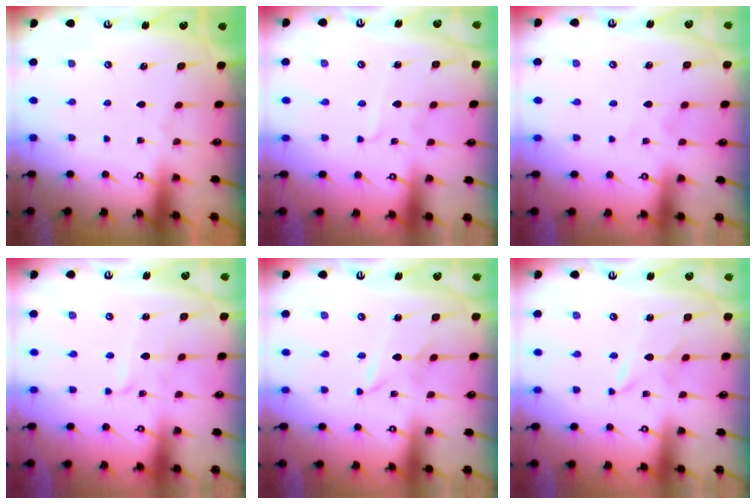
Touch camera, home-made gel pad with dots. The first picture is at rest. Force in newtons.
{"total": 3.0, "press": 3.0, "slide": 0.3}
{"total": 2.9, "press": 2.9, "slide": 0.3}
{"total": 2.6, "press": 2.6, "slide": 0.2}
{"total": 2.1, "press": 2.1, "slide": 0.3}
{"total": 2.1, "press": 2.1, "slide": 0.3}